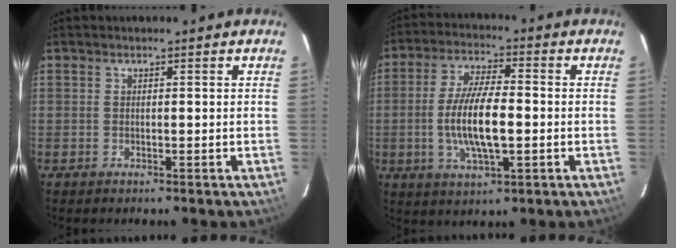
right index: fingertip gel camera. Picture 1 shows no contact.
{"total": 11.4, "force": [-1.7, 3.4, 10.7], "torque": [-0.213, -0.002, -0.030]}